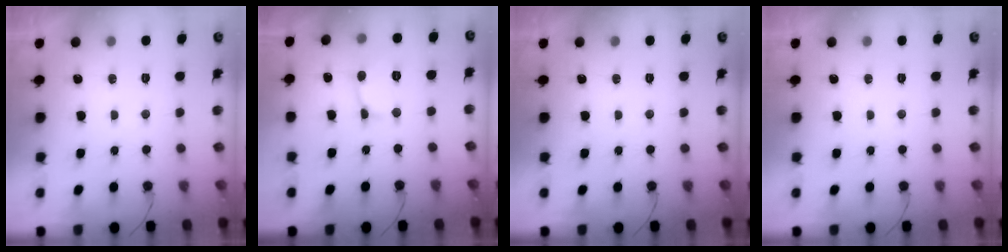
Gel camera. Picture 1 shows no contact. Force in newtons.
{"total": 2.7, "press": 2.7, "slide": 0.2}
{"total": 0.0}
{"total": 0.0}